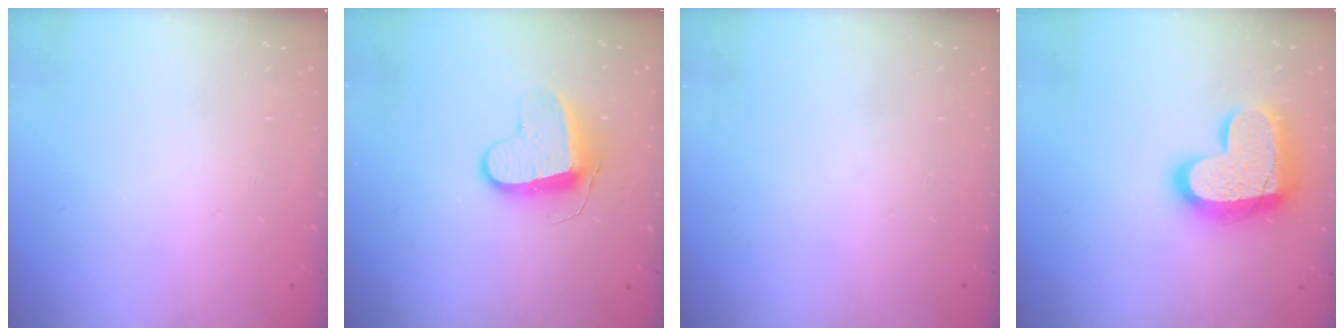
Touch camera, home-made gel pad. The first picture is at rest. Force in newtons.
{"total": 9.6, "press": 9.6, "slide": 0.2}
{"total": 0.0}
{"total": 17.6, "press": 17.6, "slide": 1.5}